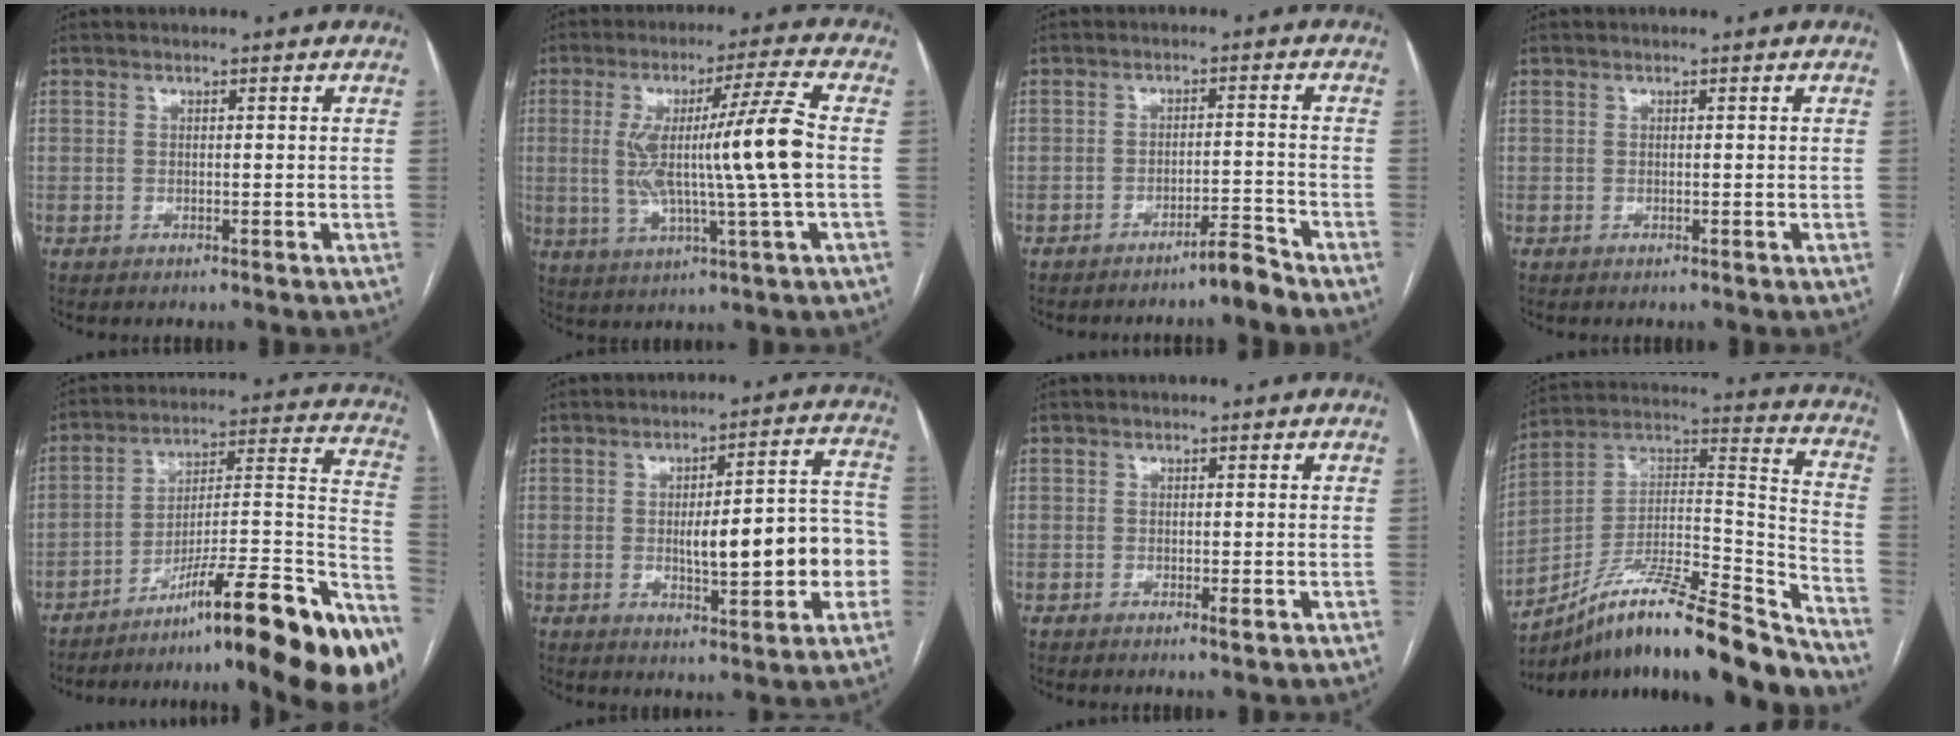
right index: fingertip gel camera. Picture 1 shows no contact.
{"total": 13.2, "force": [0.2, -0.9, 13.2], "torque": [-0.243, 0.005, 0.004]}
{"total": 3.4, "force": [-3.1, -0.6, 1.3], "torque": [-0.015, -0.008, -0.052]}
{"total": 0.0}
{"total": 27.1, "force": [-19.0, 1.4, 19.3], "torque": [-0.173, 0.024, -0.283]}
{"total": 12.9, "force": [-1.9, 3.1, 12.4], "torque": [-0.164, 0.027, -0.017]}
{"total": 0.6, "force": [-0.3, 0.0, 0.6], "torque": [-0.007, -0.001, -0.003]}
{"total": 23.7, "force": [-19.2, 2.7, 13.6], "torque": [-0.182, 0.035, -0.321]}